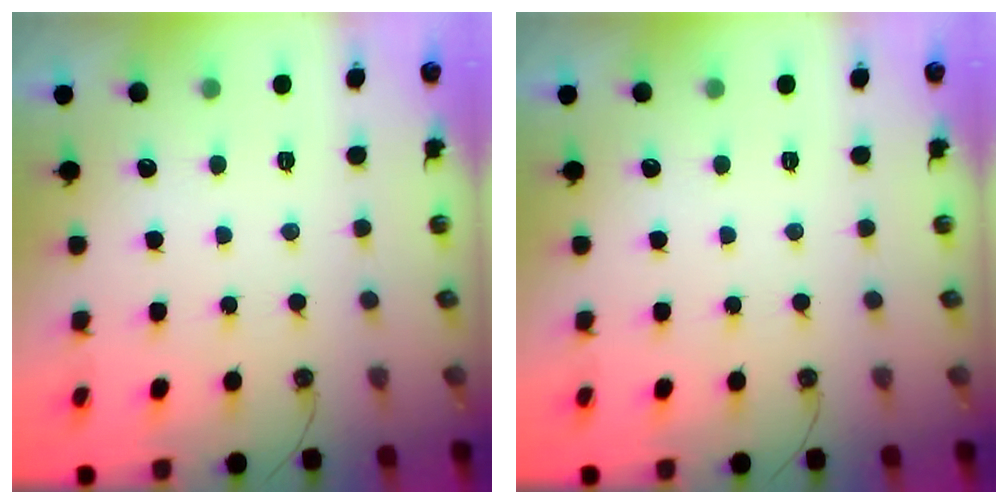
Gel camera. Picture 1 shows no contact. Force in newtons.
{"total": 0.0}